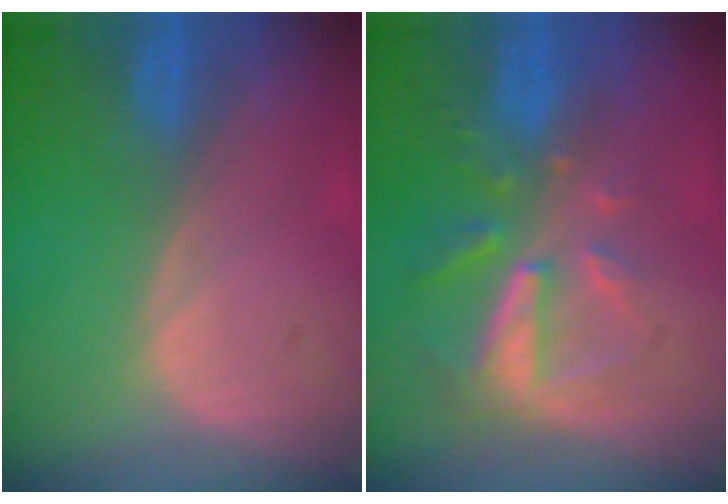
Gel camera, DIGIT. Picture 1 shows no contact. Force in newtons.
{"total": 8.0, "press": 7.3, "slide": 3.3}